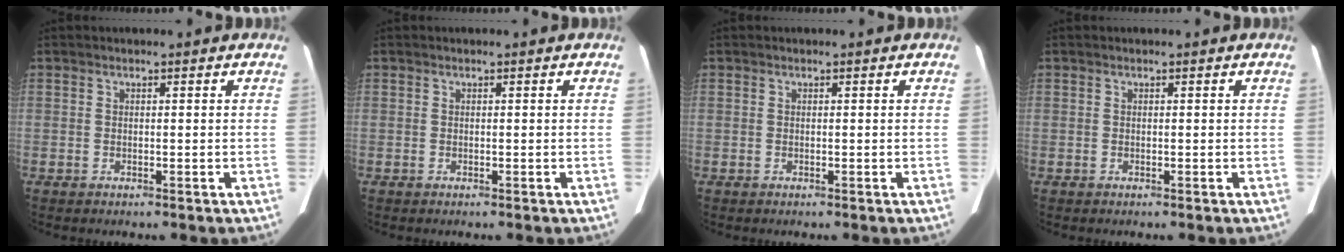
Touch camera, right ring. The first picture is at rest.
{"total": 0.0}
{"total": 0.0}
{"total": 0.0}